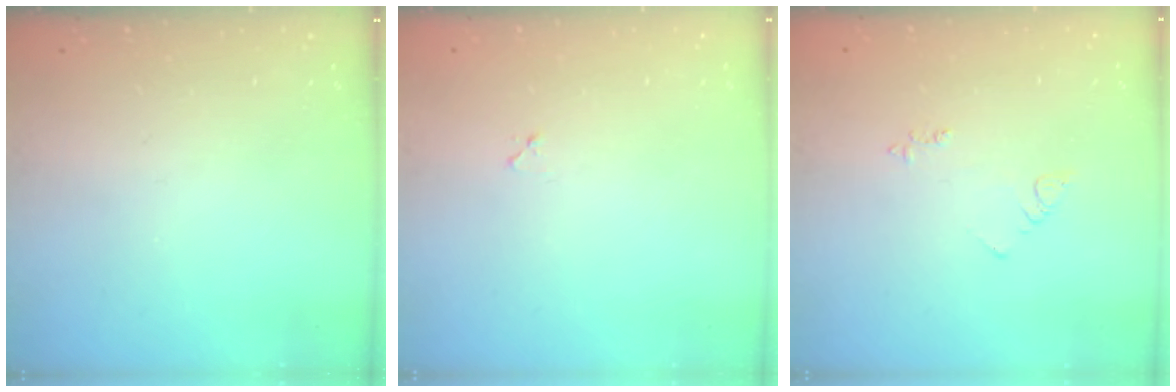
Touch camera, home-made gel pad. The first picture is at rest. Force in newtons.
{"total": 3.4, "press": 3.4, "slide": 0.4}
{"total": 3.9, "press": 3.8, "slide": 0.7}